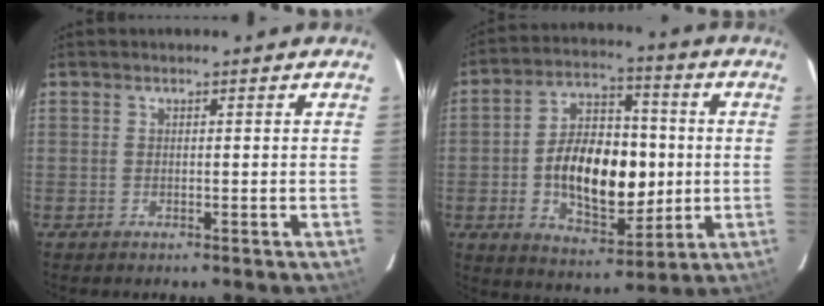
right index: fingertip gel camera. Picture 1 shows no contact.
{"total": 16.8, "force": [-1.5, 9.8, 13.6], "torque": [-0.239, 0.019, -0.015]}